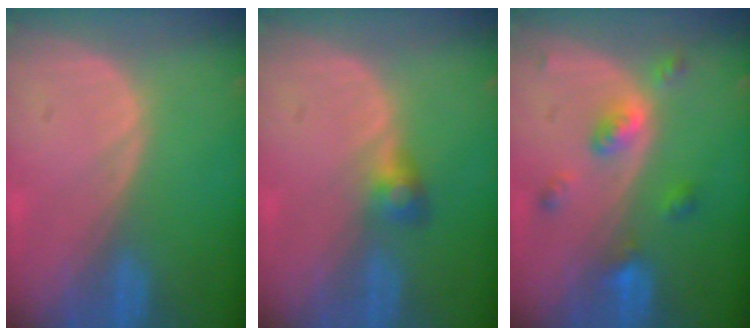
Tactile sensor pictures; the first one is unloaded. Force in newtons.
{"total": 2.5, "press": 2.5, "slide": 0.2}
{"total": 5.2, "press": 4.5, "slide": 2.5}